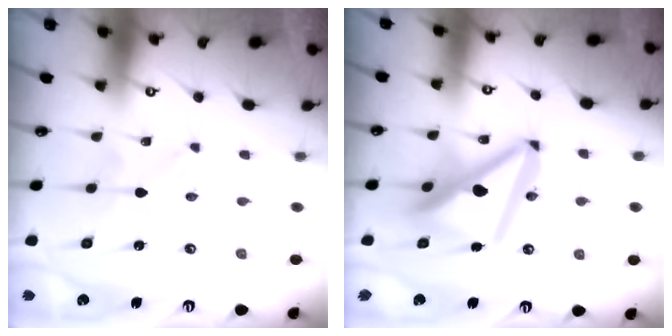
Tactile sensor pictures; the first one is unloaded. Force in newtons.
{"total": 15.2, "press": 15.1, "slide": 1.7}